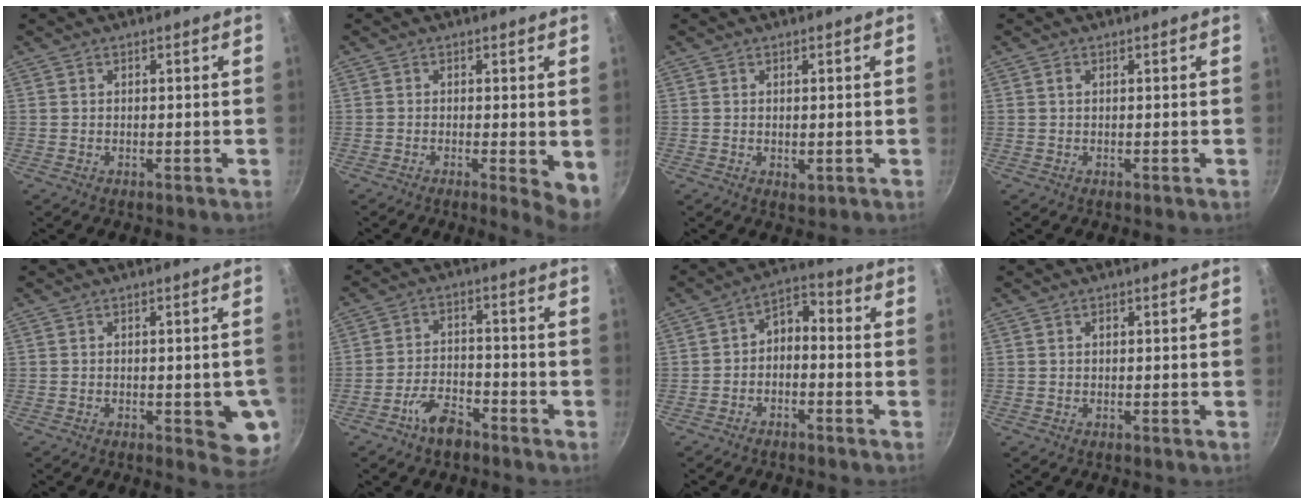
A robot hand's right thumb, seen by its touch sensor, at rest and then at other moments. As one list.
[{"total": 5.0, "force": [-0.8, 1.4, 4.7], "torque": [-0.058, -0.008, -0.009]}, {"total": 1.4, "force": [0.1, 0.8, 1.2], "torque": [-0.018, -0.005, 0.002]}, {"total": 0.7, "force": [0.2, 0.4, 0.5], "torque": [-0.010, 0.002, 0.003]}, {"total": 8.0, "force": [-1.7, 3.1, 7.1], "torque": [-0.060, 0.000, -0.020]}, {"total": 6.5, "force": [-4.5, 3.1, 3.6], "torque": [-0.057, 0.040, -0.083]}, {"total": 5.3, "force": [-2.1, 3.2, 3.6], "torque": [-0.052, 0.049, -0.039]}, {"total": 0.8, "force": [0.2, 0.6, 0.6], "torque": [-0.008, 0.005, 0.002]}]